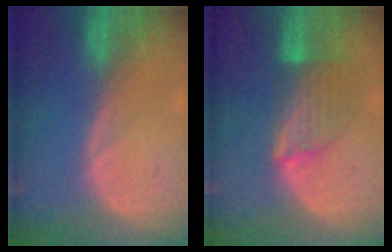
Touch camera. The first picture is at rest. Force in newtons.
{"total": 7.0, "press": 6.4, "slide": 2.8}